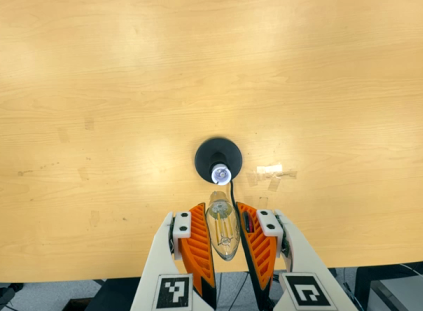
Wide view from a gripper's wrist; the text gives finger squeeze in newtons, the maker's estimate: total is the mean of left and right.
{"total": 13.2, "left": 14.1, "right": 12.2}